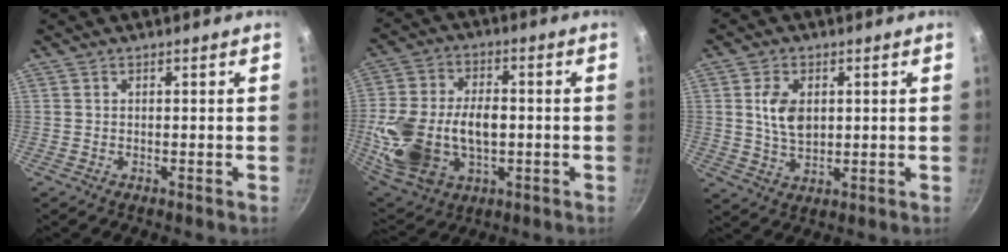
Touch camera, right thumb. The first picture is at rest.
{"total": 19.5, "force": [-2.0, 12.9, 14.4], "torque": [-0.275, 0.016, -0.022]}
{"total": 7.3, "force": [1.4, 4.8, 5.3], "torque": [-0.087, -0.011, 0.028]}